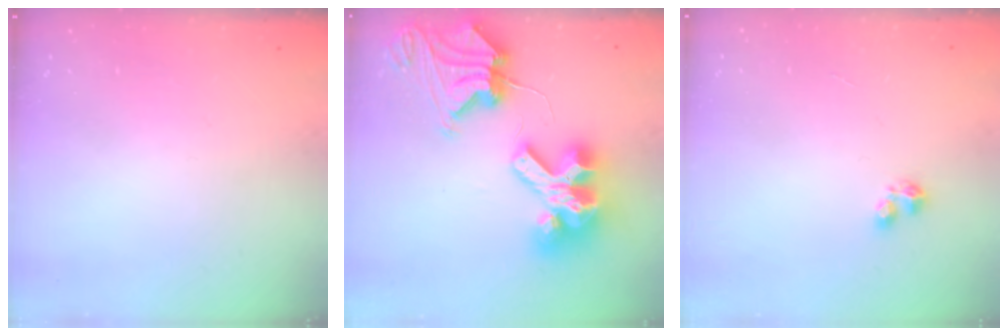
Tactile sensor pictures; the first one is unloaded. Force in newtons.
{"total": 18.4, "press": 18.3, "slide": 2.4}
{"total": 2.8, "press": 2.8, "slide": 0.5}